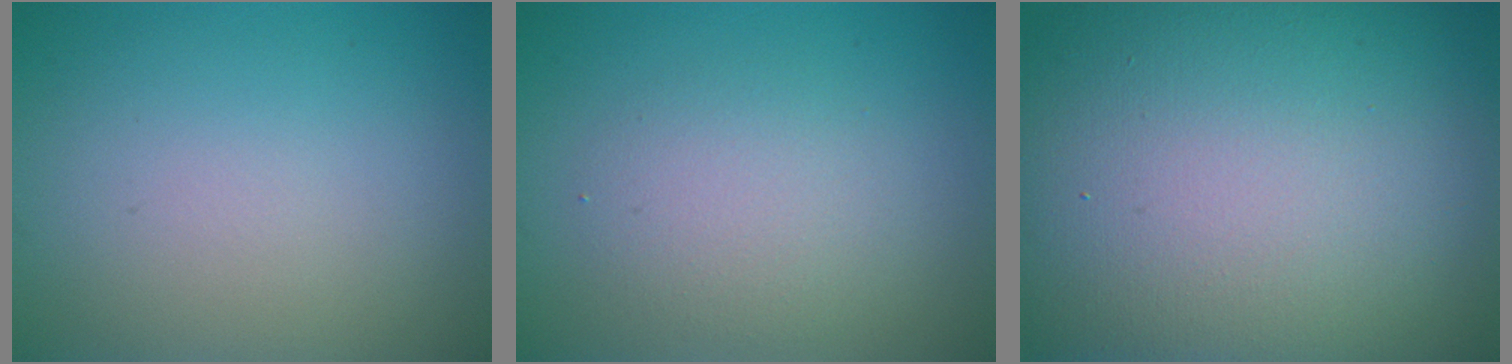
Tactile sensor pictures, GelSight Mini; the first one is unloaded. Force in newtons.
{"total": 2.9, "press": 2.9, "slide": 0.2}
{"total": 22.0, "press": 21.9, "slide": 1.1}